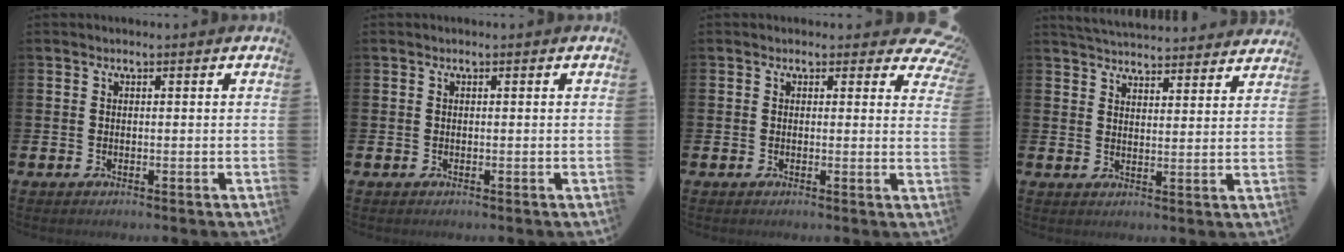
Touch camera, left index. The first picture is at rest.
{"total": 0.0}
{"total": 1.8, "force": [1.1, 1.2, 0.6], "torque": [-0.008, -0.001, 0.016]}
{"total": 5.3, "force": [5.3, 0.5, 0.2], "torque": [-0.017, -0.035, 0.095]}